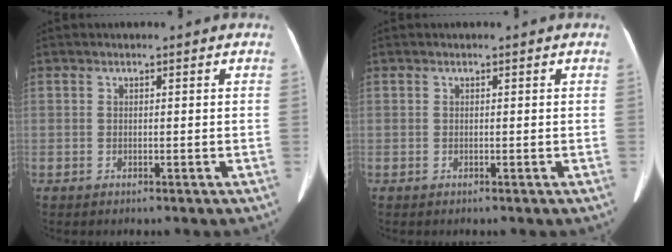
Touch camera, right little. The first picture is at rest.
{"total": 0.0}